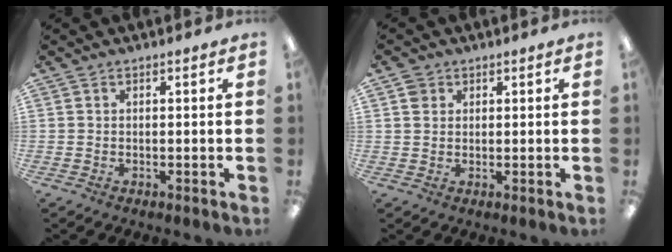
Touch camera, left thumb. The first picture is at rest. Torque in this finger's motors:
{"motor_torque": [0.08, -0.34, -0.09, -0.06, -0.02]}